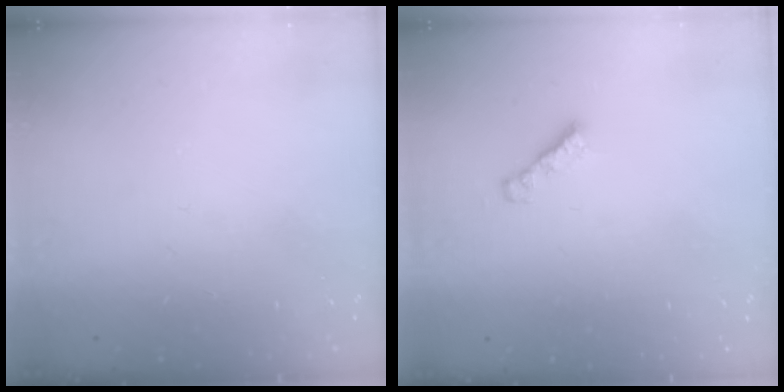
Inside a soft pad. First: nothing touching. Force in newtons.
{"total": 2.3, "press": 2.3, "slide": 0.4}